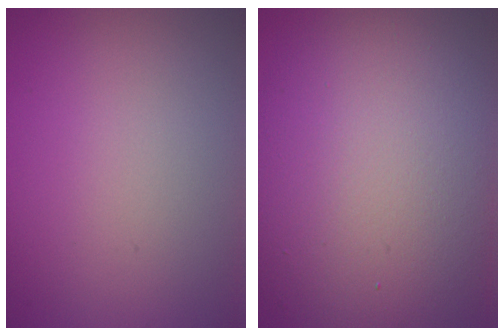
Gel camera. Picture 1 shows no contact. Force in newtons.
{"total": 12.9, "press": 12.9, "slide": 0.8}